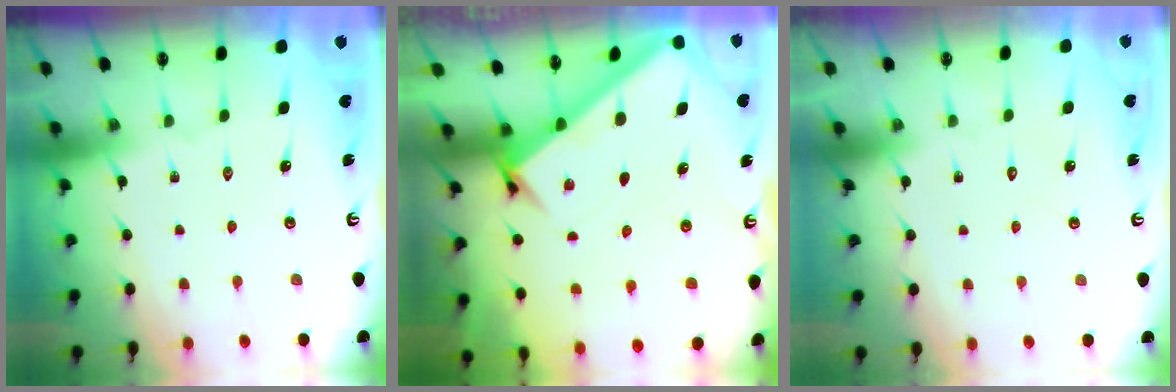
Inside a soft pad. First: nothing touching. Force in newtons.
{"total": 2.8, "press": 2.7, "slide": 0.3}
{"total": 1.6, "press": 1.6, "slide": 0.1}